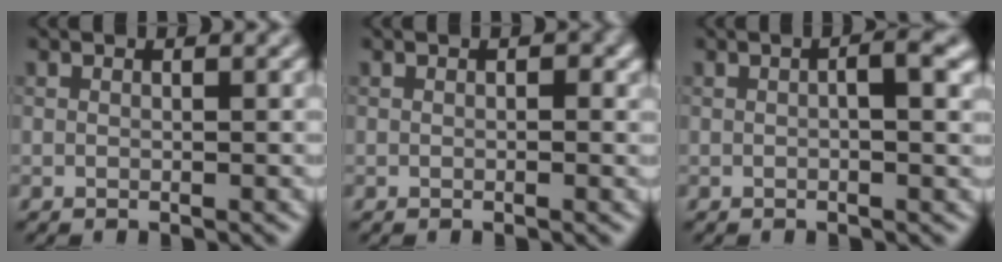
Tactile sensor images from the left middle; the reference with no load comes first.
{"total": 0.9, "force": [0.1, 0.5, 0.7], "torque": [-0.005, -0.003, 0.001]}
{"total": 2.5, "force": [0.3, 0.5, 2.4], "torque": [-0.036, 0.003, 0.001]}